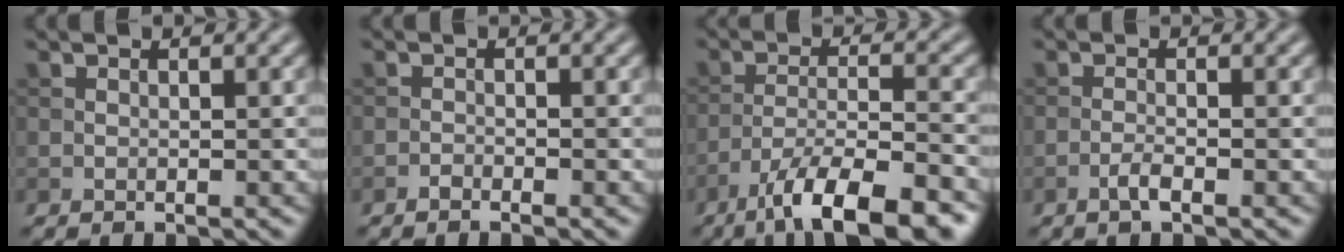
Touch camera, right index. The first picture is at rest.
{"total": 0.8, "force": [-0.7, 0.1, 0.4], "torque": [-0.005, 0.002, -0.015]}
{"total": 10.1, "force": [-7.1, 2.5, 6.8], "torque": [-0.110, 0.003, -0.121]}
{"total": 1.5, "force": [-0.8, 0.3, 1.2], "torque": [-0.022, 0.004, -0.019]}